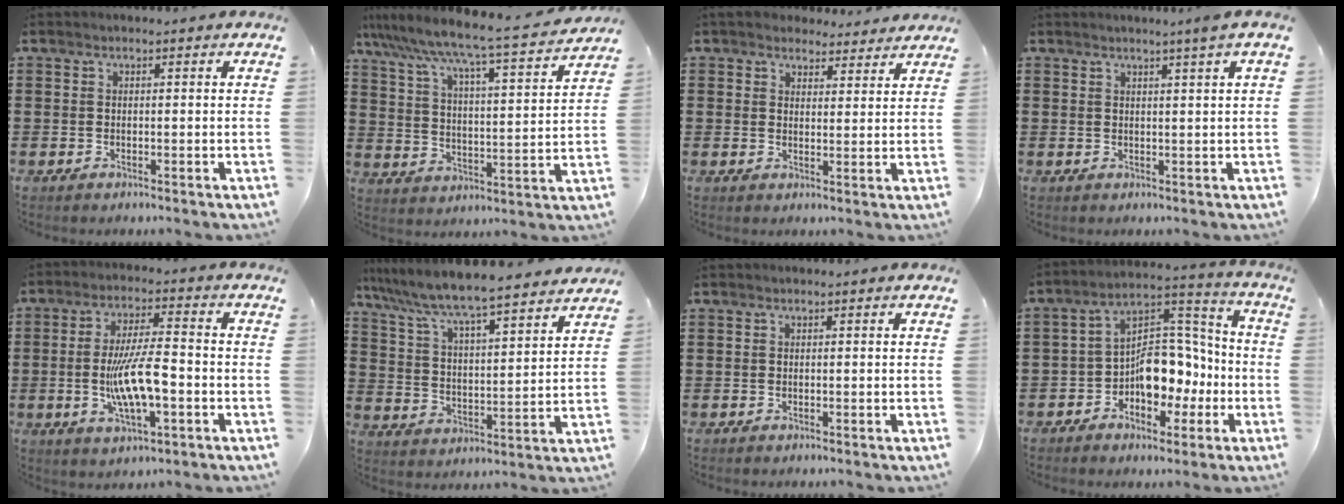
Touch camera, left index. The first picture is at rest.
{"total": 5.9, "force": [5.3, -0.4, 2.5], "torque": [-0.076, -0.050, 0.080]}
{"total": 3.9, "force": [3.5, 1.6, 0.3], "torque": [-0.012, -0.007, 0.064]}
{"total": 1.9, "force": [1.2, -0.8, 1.2], "torque": [-0.023, -0.008, 0.022]}
{"total": 9.7, "force": [-2.0, 2.7, 9.1], "torque": [-0.187, -0.005, -0.041]}
{"total": 6.5, "force": [6.1, -0.2, 2.2], "torque": [-0.074, -0.046, 0.099]}
{"total": 0.0}
{"total": 8.3, "force": [-2.3, 6.3, 5.0], "torque": [-0.091, -0.006, -0.048]}